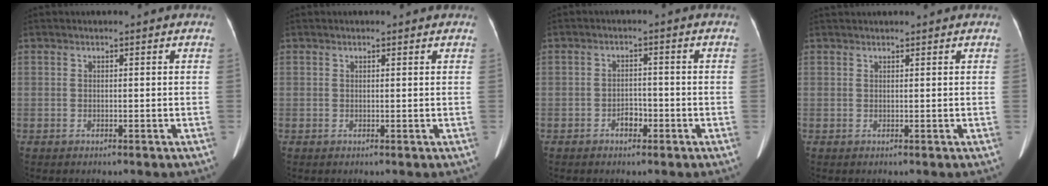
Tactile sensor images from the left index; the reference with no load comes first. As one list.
[{"total": 1.1, "force": [0.9, 0.2, 0.6], "torque": [-0.011, 0.011, 0.012]}, {"total": 2.2, "force": [-1.4, 1.3, 1.2], "torque": [-0.016, 0.005, -0.022]}, {"total": 4.0, "force": [3.6, 0.3, 1.7], "torque": [-0.021, 0.039, 0.055]}]